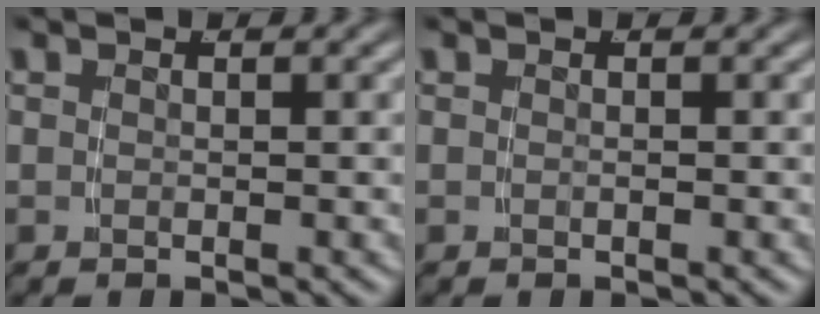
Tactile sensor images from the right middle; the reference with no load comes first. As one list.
[{"total": 0.0}]